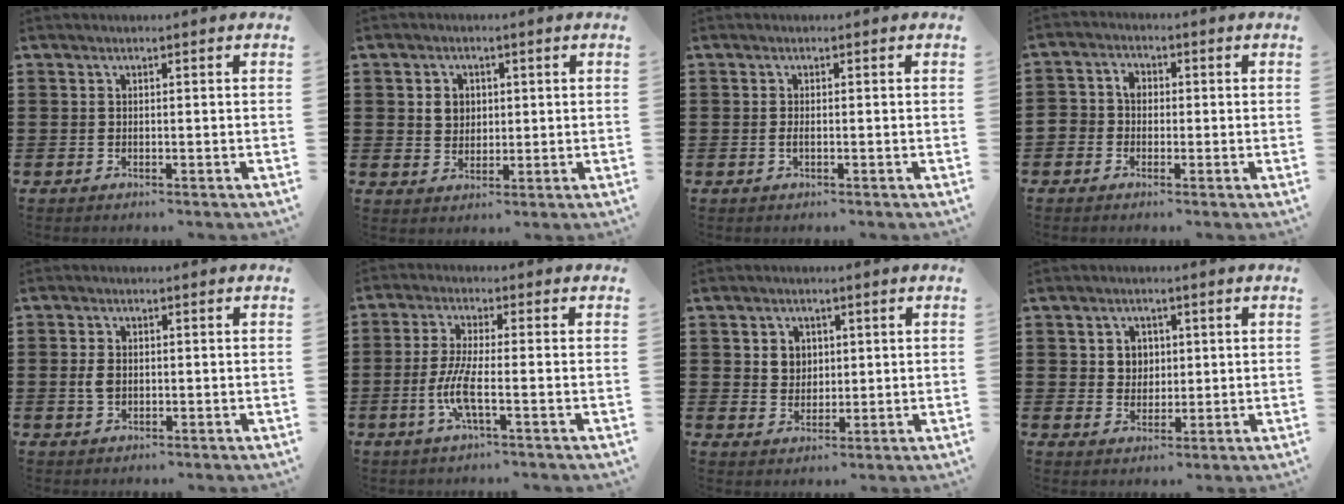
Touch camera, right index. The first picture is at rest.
{"total": 3.1, "force": [0.6, 2.7, 1.3], "torque": [-0.036, 0.010, 0.010]}
{"total": 0.8, "force": [-0.2, 0.2, 0.7], "torque": [-0.013, -0.002, -0.003]}
{"total": 2.8, "force": [-1.2, 2.4, 0.9], "torque": [-0.027, 0.009, -0.028]}
{"total": 2.7, "force": [0.0, 1.8, 2.0], "torque": [-0.048, 0.003, -0.004]}
{"total": 6.4, "force": [-1.9, 1.1, 6.1], "torque": [-0.137, -0.015, -0.043]}
{"total": 3.2, "force": [1.1, 2.8, 1.0], "torque": [-0.030, 0.010, 0.018]}
{"total": 3.2, "force": [0.9, 3.0, 0.7], "torque": [-0.028, 0.011, 0.015]}